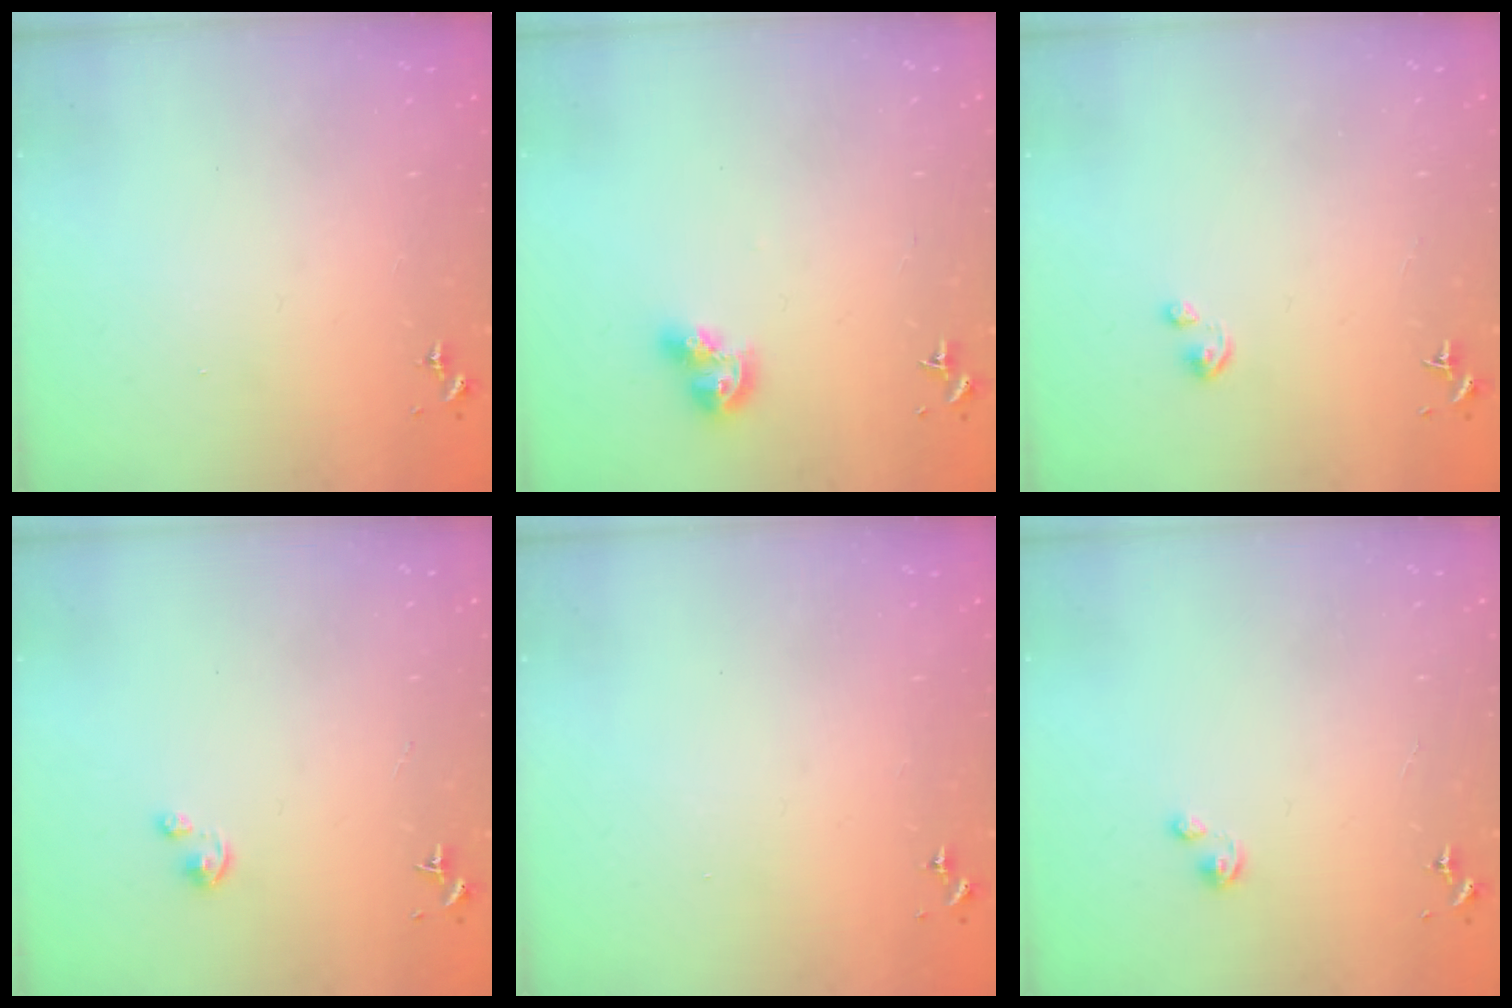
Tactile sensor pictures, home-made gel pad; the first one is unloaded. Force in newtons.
{"total": 9.0, "press": 9.0, "slide": 0.8}
{"total": 1.9, "press": 1.9, "slide": 0.2}
{"total": 2.6, "press": 2.6, "slide": 0.2}
{"total": 0.0}
{"total": 1.9, "press": 1.9, "slide": 0.2}